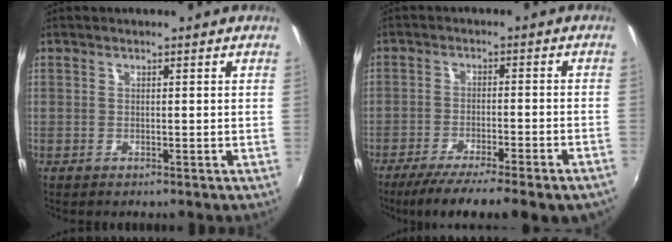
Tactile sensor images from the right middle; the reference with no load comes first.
{"total": 15.9, "force": [-12.7, 1.7, 9.4], "torque": [-0.161, -0.047, -0.181]}